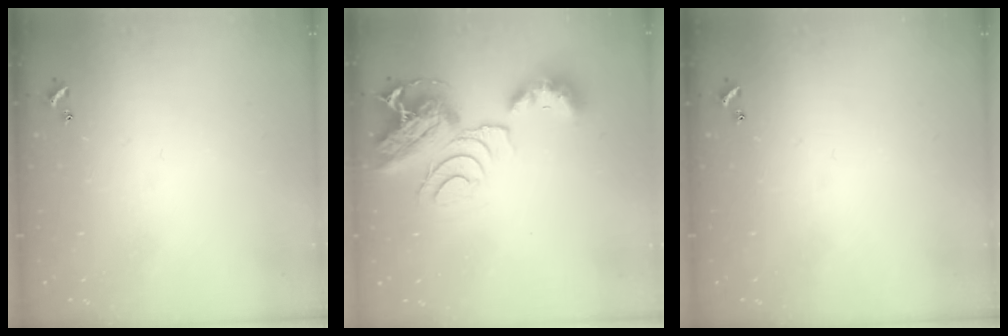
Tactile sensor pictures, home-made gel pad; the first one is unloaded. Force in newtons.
{"total": 11.2, "press": 11.1, "slide": 1.4}
{"total": 0.0}